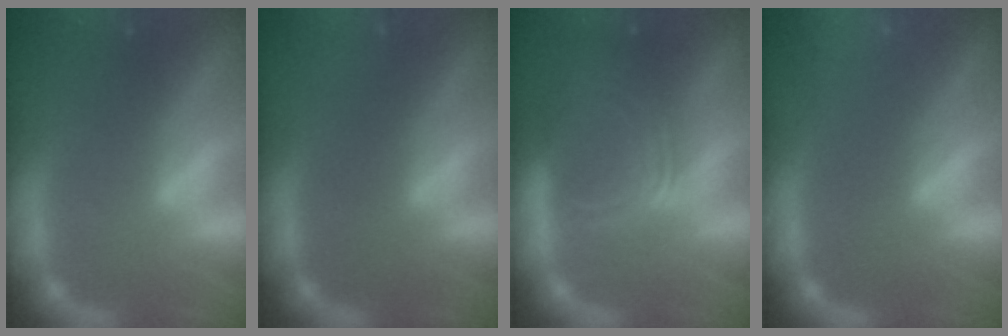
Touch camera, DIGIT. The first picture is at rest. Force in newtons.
{"total": 0.9}
{"total": 9.1}
{"total": 8.0}